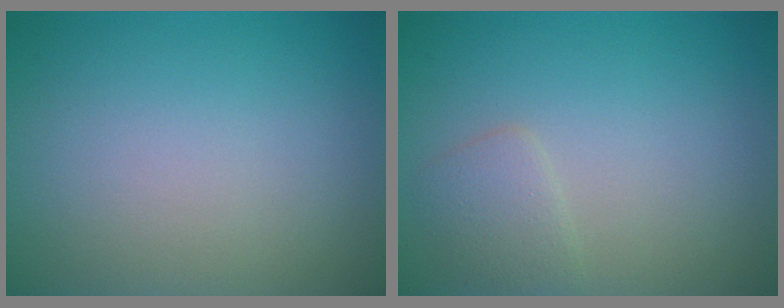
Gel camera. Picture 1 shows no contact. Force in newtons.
{"total": 1.7, "press": 1.7, "slide": 0.1}